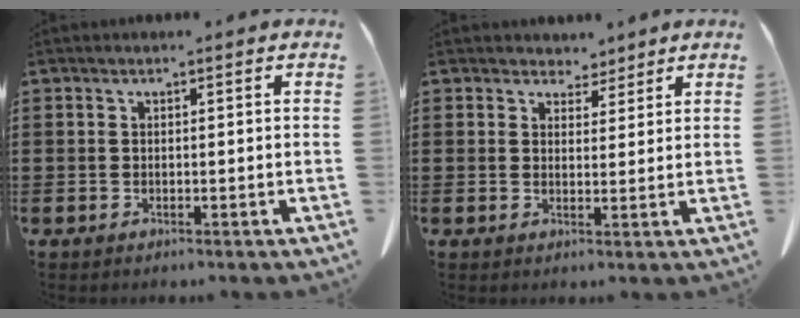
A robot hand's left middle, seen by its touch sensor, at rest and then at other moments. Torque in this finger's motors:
{"motor_torque": [-0.52, 0.82, -0.07, -0.02]}